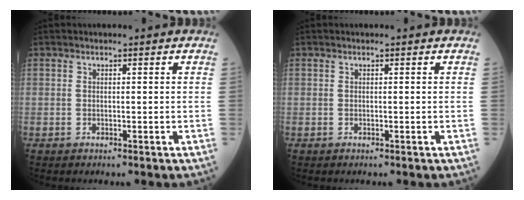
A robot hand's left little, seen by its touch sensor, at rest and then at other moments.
{"total": 0.0}